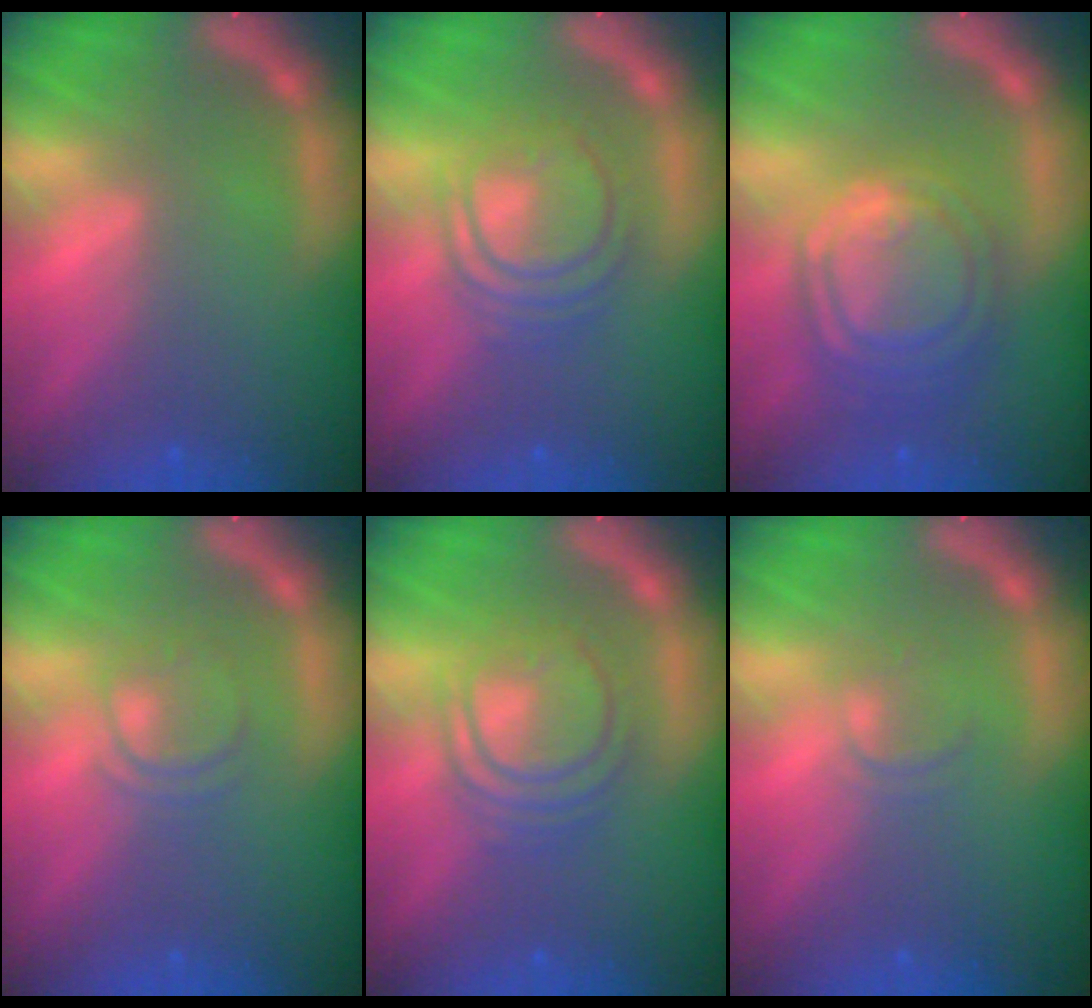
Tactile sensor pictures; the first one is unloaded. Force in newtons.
{"total": 6.0}
{"total": 8.6}
{"total": 2.4}
{"total": 6.0}
{"total": 1.4}